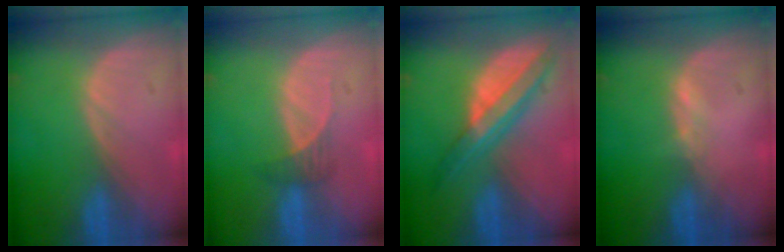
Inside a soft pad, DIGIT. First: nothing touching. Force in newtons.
{"total": 2.1, "press": 1.9, "slide": 0.9}
{"total": 8.0, "press": 6.6, "slide": 4.5}
{"total": 0.7, "press": 0.7, "slide": 0.2}